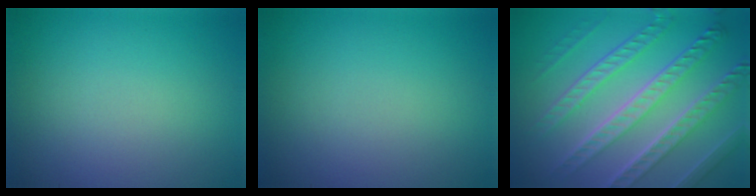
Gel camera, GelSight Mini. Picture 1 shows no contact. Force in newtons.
{"total": 0.0}
{"total": 8.9, "press": 6.2, "slide": 6.4}